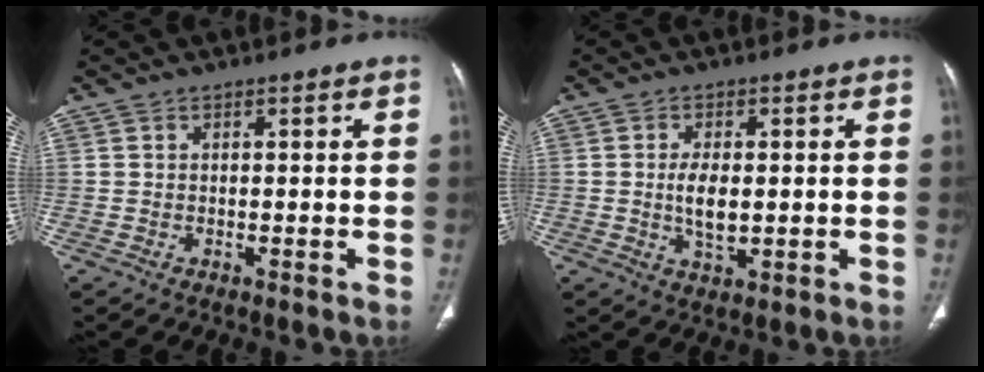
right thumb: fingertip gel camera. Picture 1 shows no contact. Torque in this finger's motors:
{"motor_torque": [3.37, 1.64, 1.35, -1.39, 0.32]}